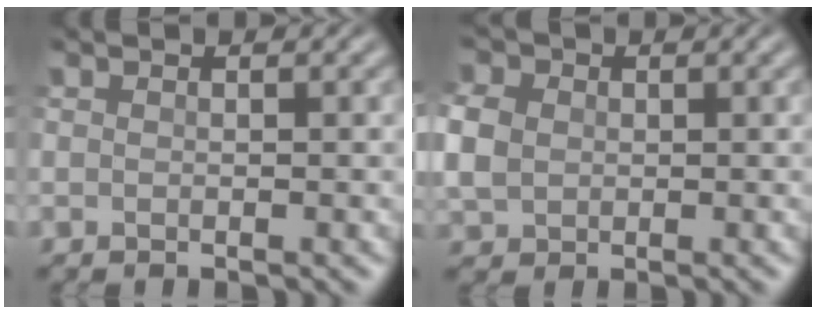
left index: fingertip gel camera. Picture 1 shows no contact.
{"total": 3.8, "force": [0.2, 3.3, 2.0], "torque": [-0.070, 0.006, 0.000]}